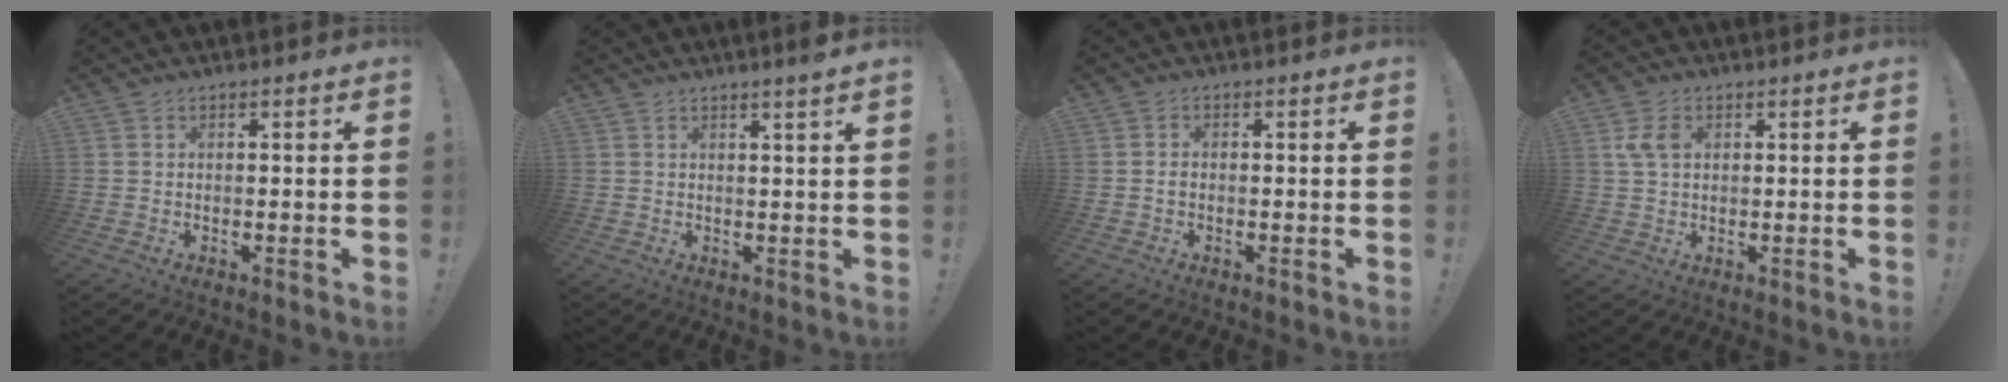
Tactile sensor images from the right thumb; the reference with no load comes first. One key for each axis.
{"total": 2.9, "fx": 2.2, "fy": -0.6, "fz": 1.9, "tx": -0.024, "ty": -0.016, "tz": 0.033}
{"total": 0.9, "fx": -0.4, "fy": 0.6, "fz": 0.6, "tx": -0.011, "ty": 0.006, "tz": -0.007}
{"total": 5.4, "fx": 1.6, "fy": 3.7, "fz": 3.5, "tx": -0.070, "ty": 0.002, "tz": 0.032}